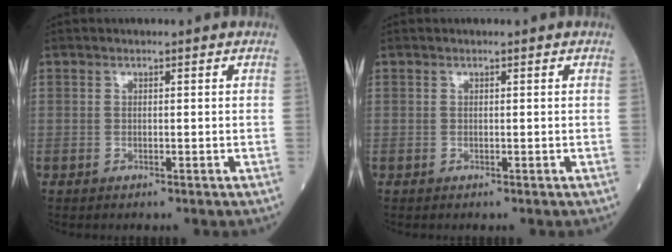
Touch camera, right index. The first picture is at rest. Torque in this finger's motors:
{"motor_torque": [0.17, 0.03, 0.10, 0.01]}